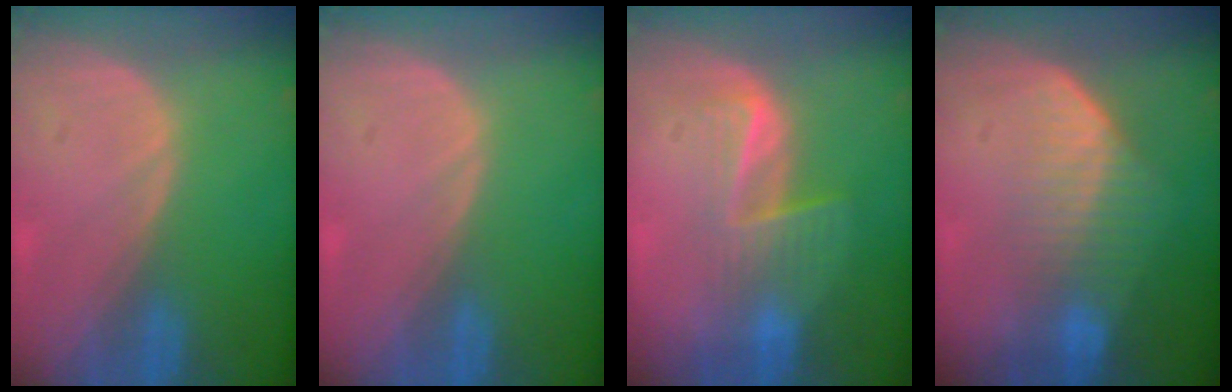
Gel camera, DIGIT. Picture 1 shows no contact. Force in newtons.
{"total": 0.0}
{"total": 6.8, "press": 5.6, "slide": 4.0}
{"total": 7.2, "press": 6.2, "slide": 3.7}